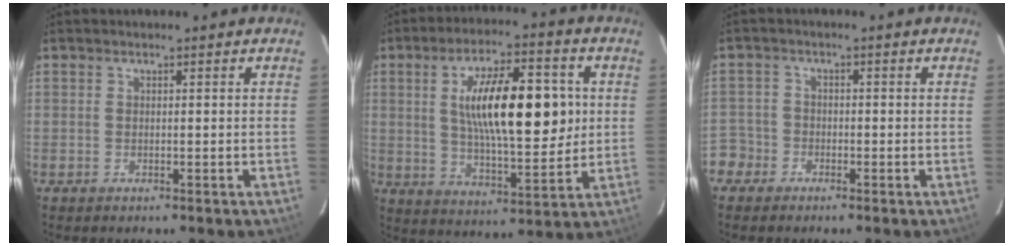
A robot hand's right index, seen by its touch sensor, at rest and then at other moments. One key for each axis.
{"total": 17.5, "fx": 3.0, "fy": 6.2, "fz": 16.1, "tx": -0.267, "ty": 0.012, "tz": 0.053}
{"total": 5.1, "fx": -3.0, "fy": 4.1, "fz": 0.2, "tx": -0.010, "ty": 0.029, "tz": -0.064}